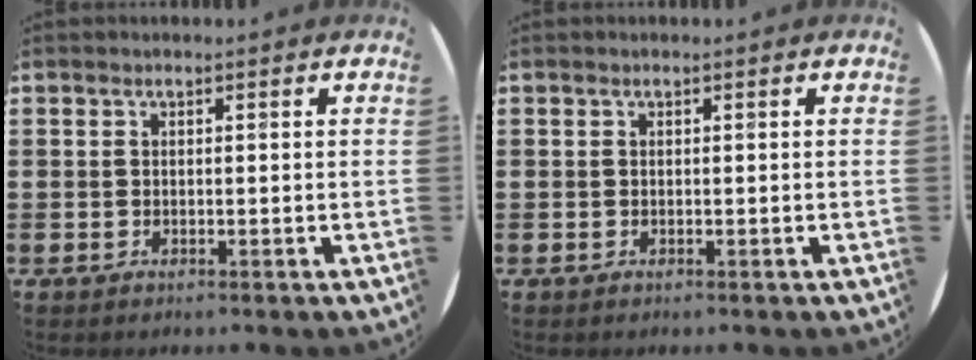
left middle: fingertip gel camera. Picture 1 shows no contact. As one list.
[{"total": 0.0}]